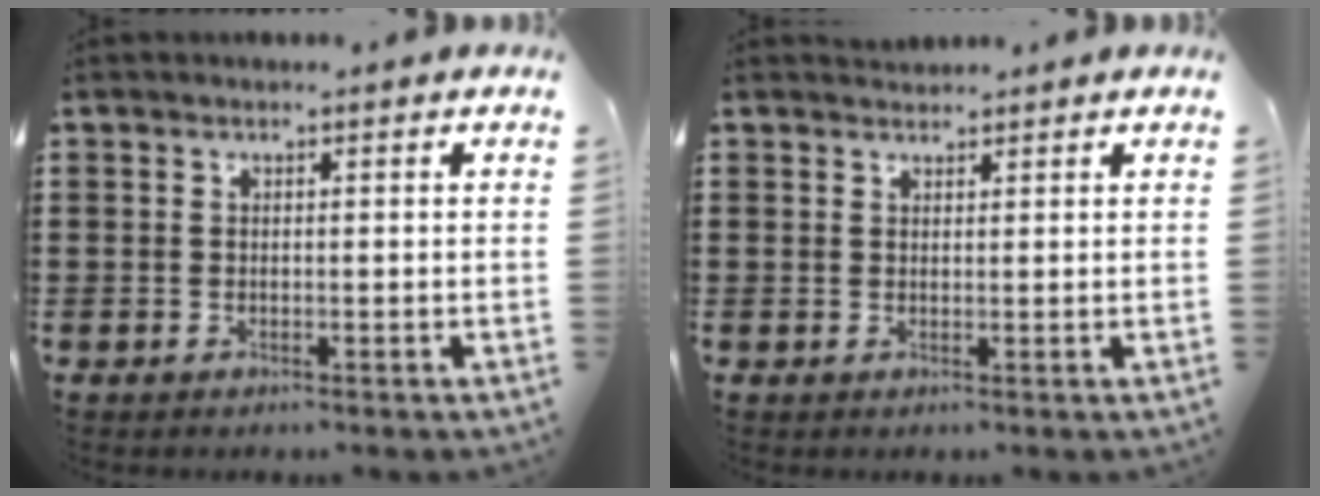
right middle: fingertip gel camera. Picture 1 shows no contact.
{"total": 1.1, "force": [1.1, 0.3, -0.1], "torque": [-0.001, 0.000, 0.021]}